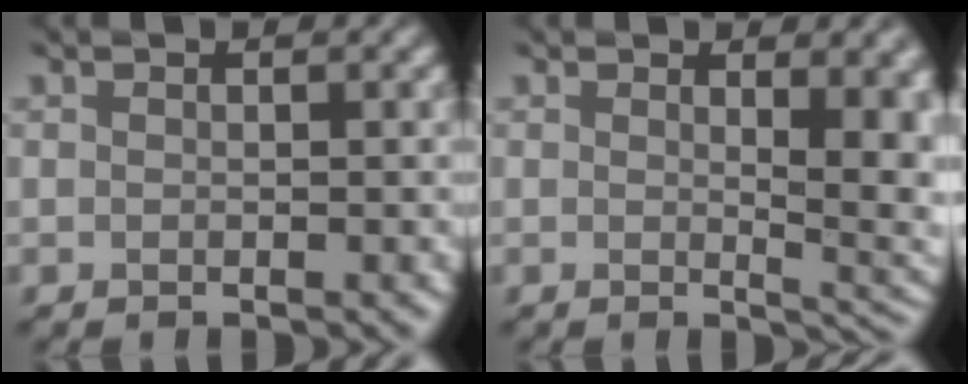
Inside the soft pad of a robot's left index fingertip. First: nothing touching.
{"total": 7.1, "force": [1.2, 2.9, 6.3], "torque": [-0.053, -0.010, 0.027]}